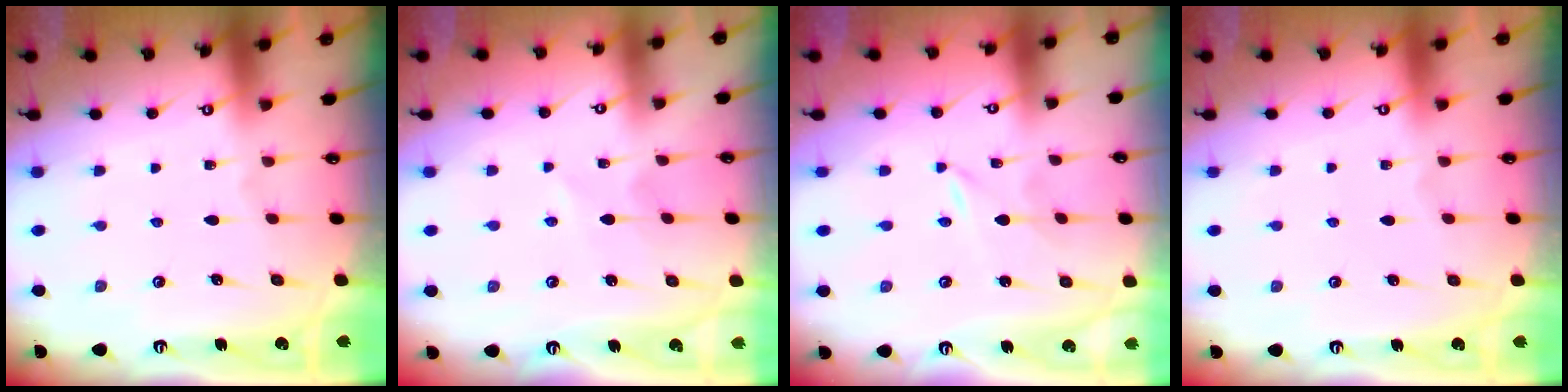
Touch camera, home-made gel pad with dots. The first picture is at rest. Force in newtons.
{"total": 0.6, "press": 0.6, "slide": 0.2}
{"total": 0.0}
{"total": 0.0}